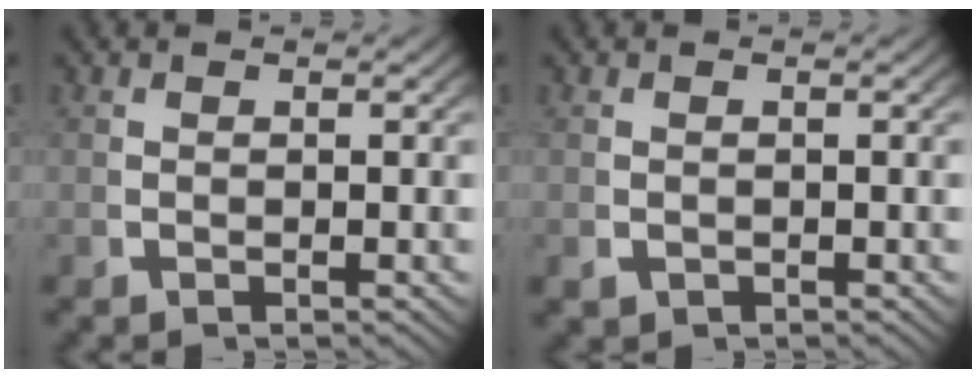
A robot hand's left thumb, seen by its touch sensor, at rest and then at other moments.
{"total": 0.8, "force": [-0.3, 0.7, 0.3], "torque": [-0.009, -0.009, 0.001]}